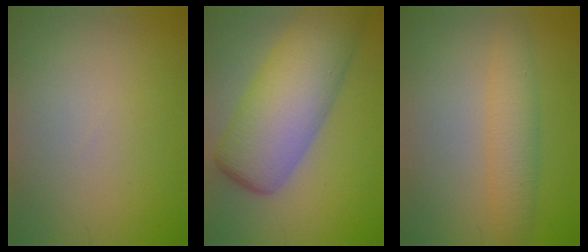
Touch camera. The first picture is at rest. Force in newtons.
{"total": 10.3, "press": 10.3, "slide": 0.4}
{"total": 3.3, "press": 3.3, "slide": 0.1}